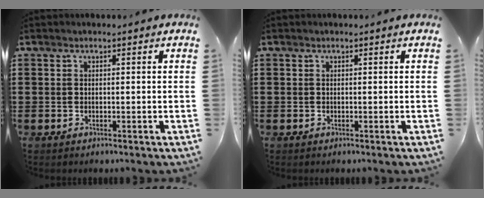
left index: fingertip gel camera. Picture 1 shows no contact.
{"total": 0.0}